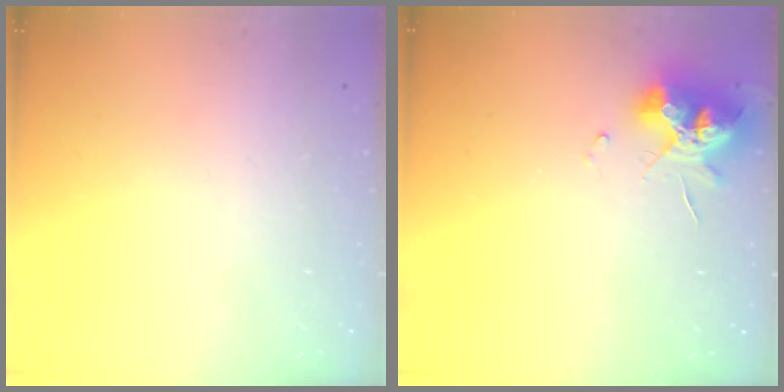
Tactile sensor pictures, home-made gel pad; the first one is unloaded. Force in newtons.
{"total": 11.2, "press": 11.2, "slide": 0.6}